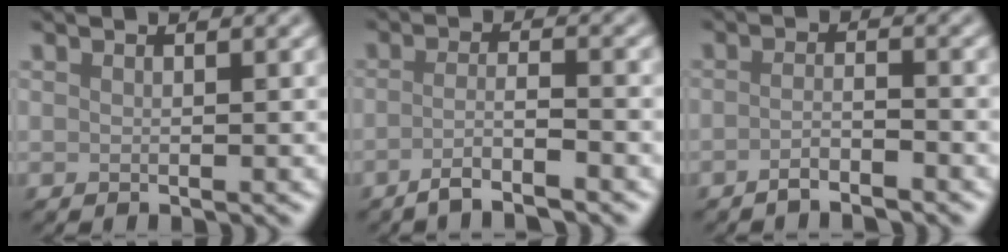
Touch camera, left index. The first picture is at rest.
{"total": 3.4, "force": [-2.0, 0.7, 2.6], "torque": [-0.042, 0.002, -0.051]}
{"total": 2.0, "force": [-1.3, 0.4, 1.4], "torque": [-0.024, 0.003, -0.029]}